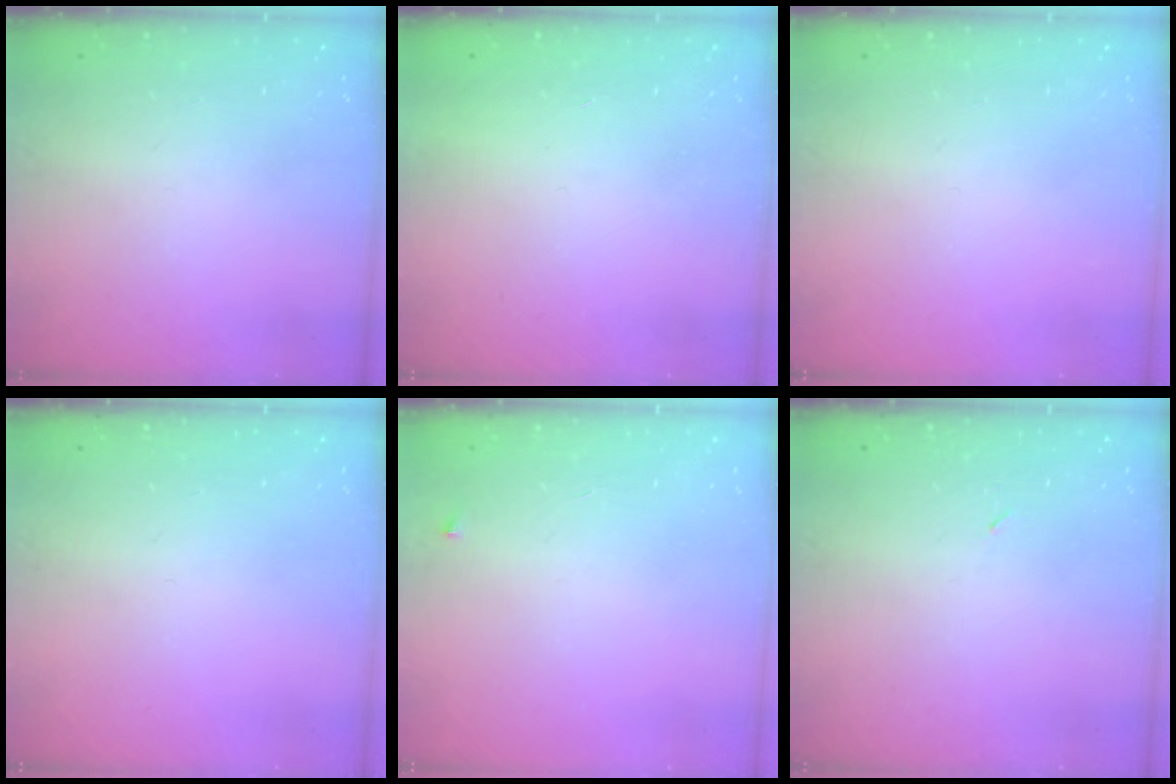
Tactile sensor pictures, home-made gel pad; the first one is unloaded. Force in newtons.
{"total": 1.7, "press": 1.7, "slide": 0.1}
{"total": 0.0}
{"total": 0.0}
{"total": 2.3, "press": 2.3, "slide": 0.3}
{"total": 2.1, "press": 1.9, "slide": 1.0}